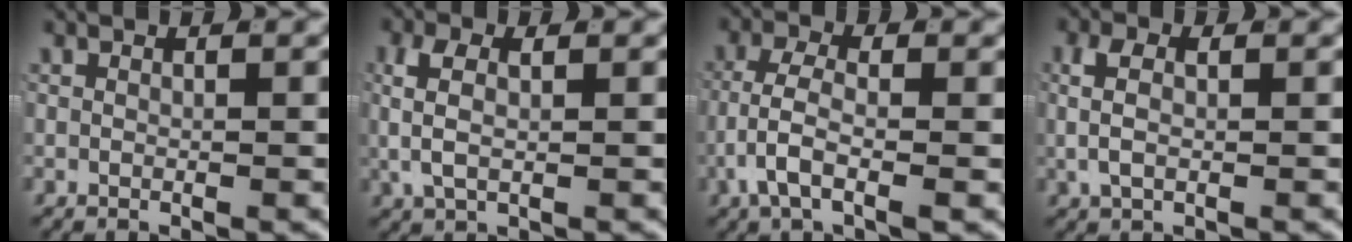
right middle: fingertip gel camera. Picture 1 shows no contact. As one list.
[{"total": 3.6, "force": [0.5, 2.0, 2.9], "torque": [-0.070, -0.003, 0.012]}, {"total": 4.1, "force": [-1.2, 1.6, 3.6], "torque": [-0.080, -0.009, -0.021]}, {"total": 2.8, "force": [0.3, 1.6, 2.3], "torque": [-0.049, 0.000, 0.003]}]